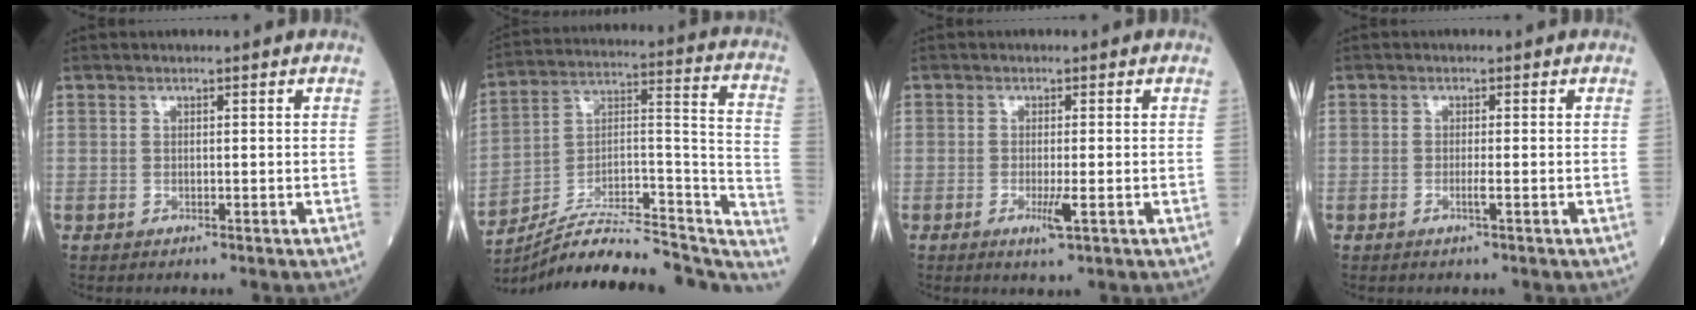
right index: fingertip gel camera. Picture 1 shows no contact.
{"total": 24.5, "force": [-21.4, 5.2, 10.8], "torque": [-0.123, 0.050, -0.320]}
{"total": 2.6, "force": [-0.9, 0.0, 2.4], "torque": [-0.044, -0.006, -0.016]}
{"total": 1.2, "force": [-0.5, -0.2, 1.1], "torque": [-0.024, -0.002, -0.011]}